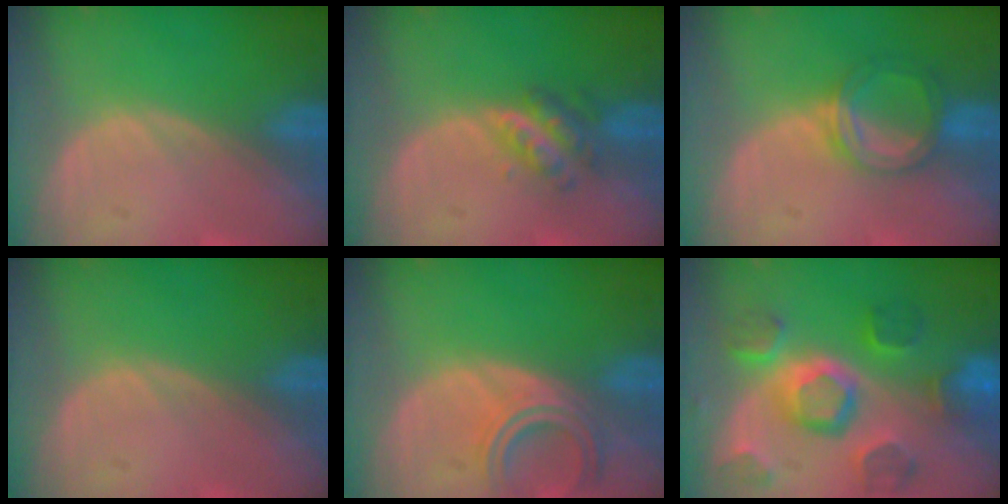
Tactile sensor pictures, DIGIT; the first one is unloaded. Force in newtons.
{"total": 4.7, "press": 4.3, "slide": 2.0}
{"total": 5.3, "press": 5.0, "slide": 1.7}
{"total": 0.0}
{"total": 5.4, "press": 5.0, "slide": 2.0}
{"total": 11.6, "press": 10.0, "slide": 5.8}